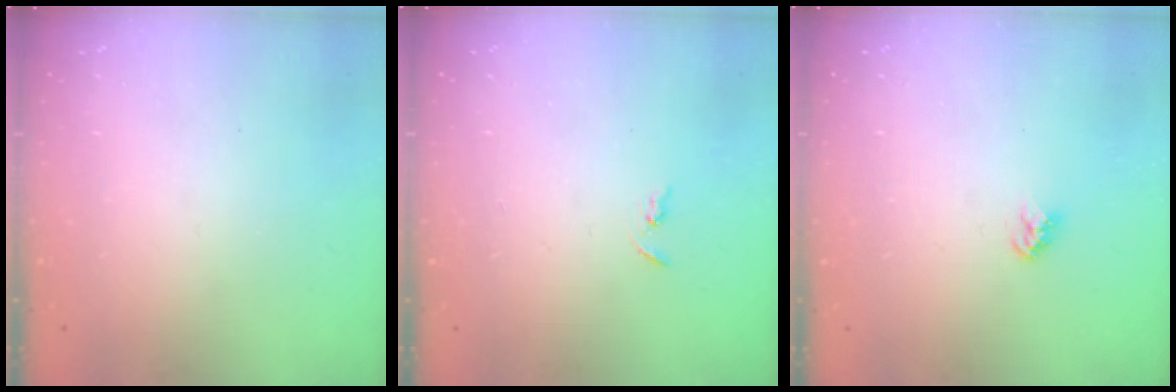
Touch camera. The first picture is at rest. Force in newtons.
{"total": 2.4, "press": 2.3, "slide": 0.2}
{"total": 3.2, "press": 3.1, "slide": 0.3}